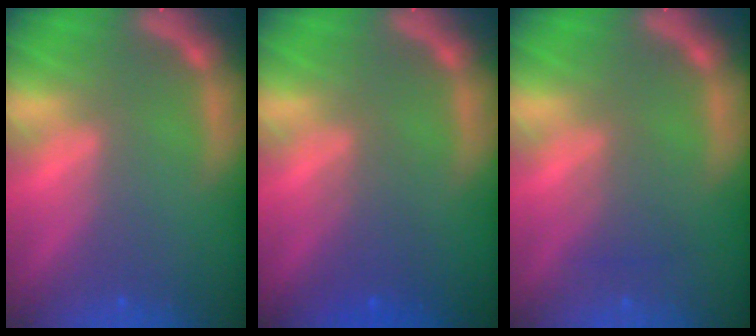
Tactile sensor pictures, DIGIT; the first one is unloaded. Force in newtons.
{"total": 2.5}
{"total": 2.0}